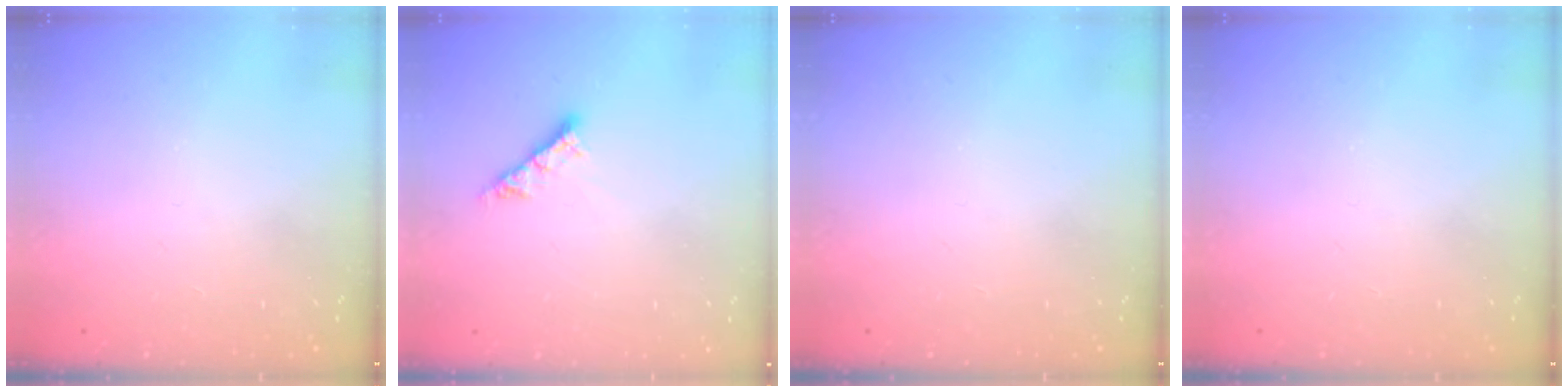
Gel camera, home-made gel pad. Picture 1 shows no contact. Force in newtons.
{"total": 5.0, "press": 5.0, "slide": 0.3}
{"total": 0.0}
{"total": 0.0}